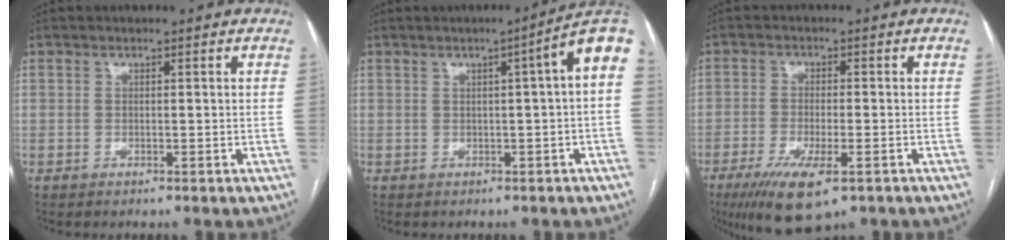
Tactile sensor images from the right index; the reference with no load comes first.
{"total": 6.5, "force": [1.2, -0.2, 6.3], "torque": [-0.074, 0.018, 0.009]}
{"total": 9.9, "force": [-5.8, 2.5, 7.6], "torque": [-0.135, -0.023, -0.092]}